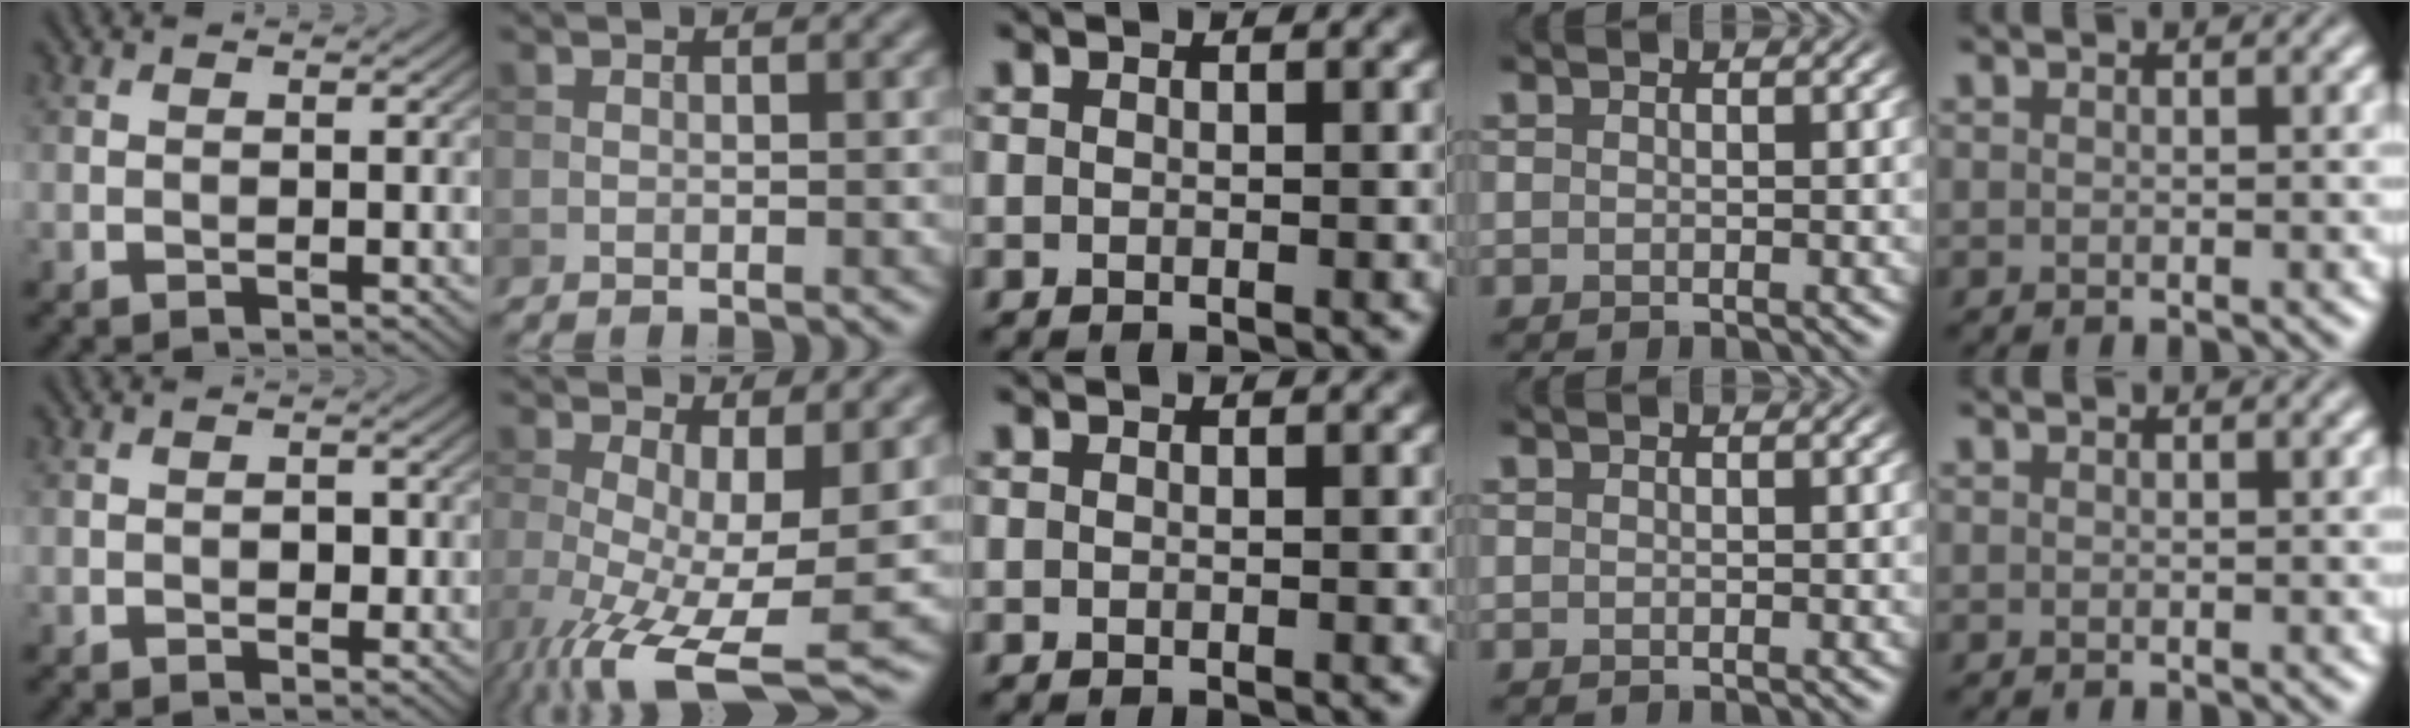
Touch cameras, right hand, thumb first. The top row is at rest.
{"thumb": {"total": 1.2, "force": [-0.2, 0.9, 0.9], "torque": [-0.011, -0.001, -0.006]}, "index": {"total": 9.4, "force": [-2.7, 2.8, 8.6], "torque": [-0.158, -0.026, -0.039]}}